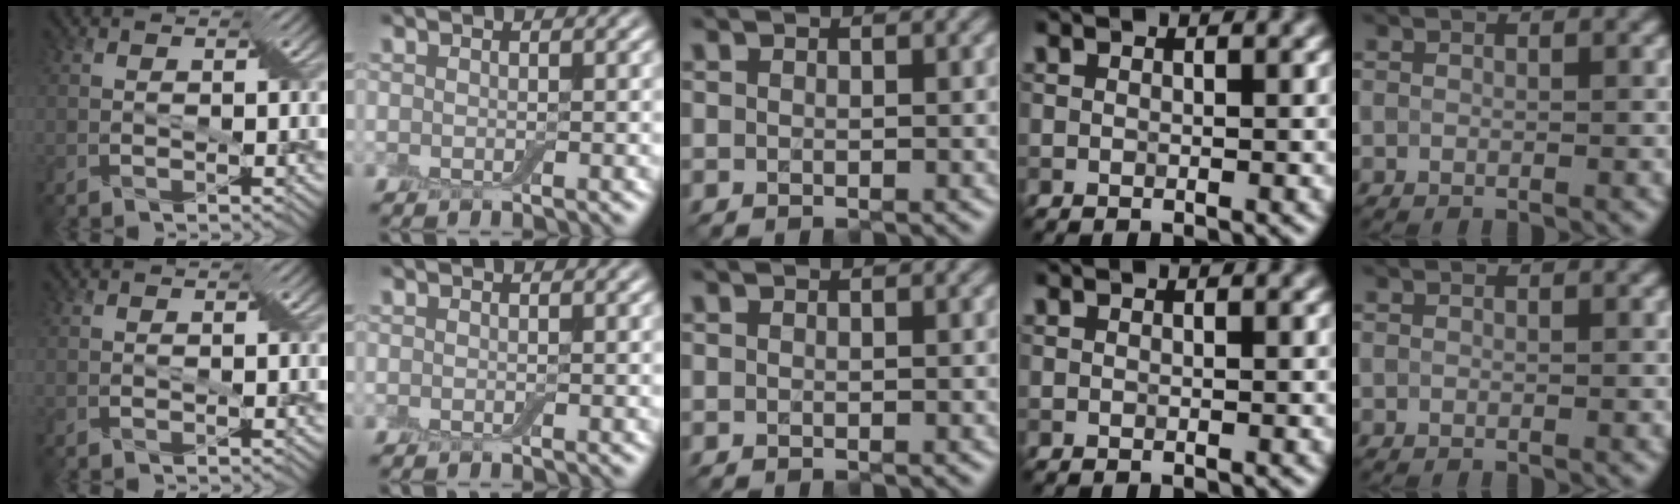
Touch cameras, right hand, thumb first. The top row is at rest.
{}